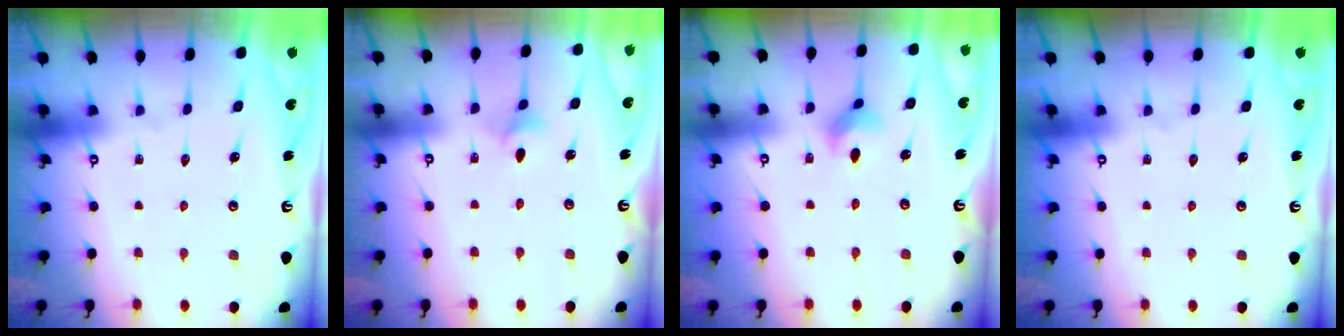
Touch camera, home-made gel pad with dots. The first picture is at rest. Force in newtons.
{"total": 3.1, "press": 3.0, "slide": 0.6}
{"total": 3.8, "press": 3.8, "slide": 0.6}
{"total": 0.0}